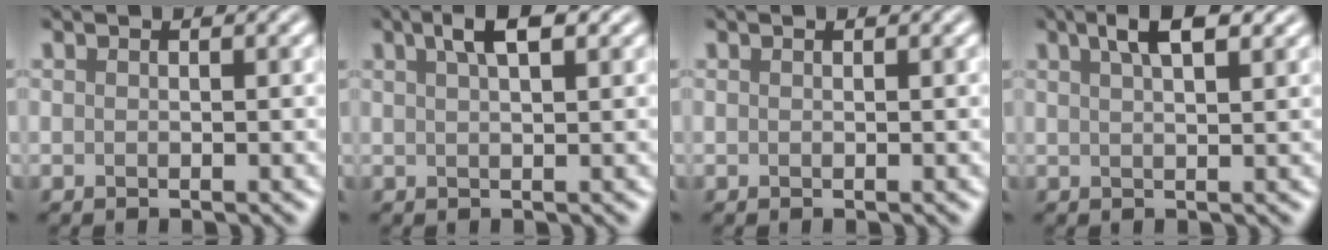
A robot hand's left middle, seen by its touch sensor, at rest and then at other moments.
{"total": 3.0, "force": [1.8, 0.7, 2.3], "torque": [-0.034, 0.006, 0.029]}
{"total": 0.0}
{"total": 3.5, "force": [2.2, 0.9, 2.6], "torque": [-0.039, 0.008, 0.036]}